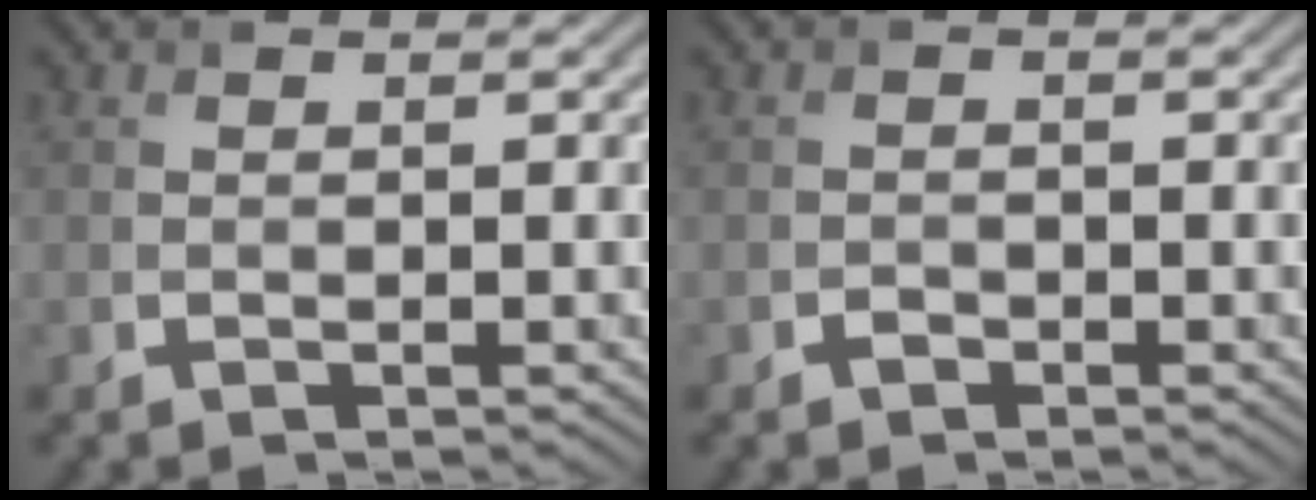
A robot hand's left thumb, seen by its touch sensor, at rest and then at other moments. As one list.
[{"total": 0.9, "force": [-0.7, 0.6, 0.3], "torque": [-0.005, -0.002, -0.014]}]